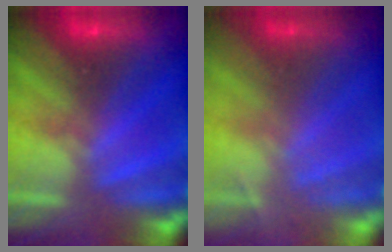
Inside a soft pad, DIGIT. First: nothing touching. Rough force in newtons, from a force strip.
{"total": 1.9}